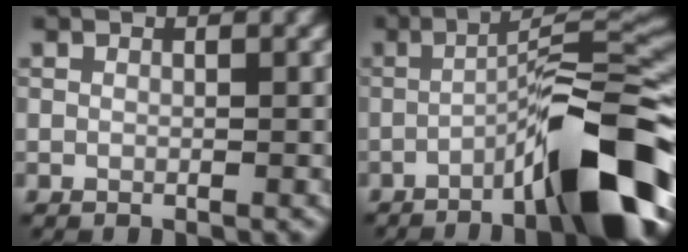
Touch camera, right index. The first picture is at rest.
{"total": 12.4, "force": [-5.6, 2.3, 10.8], "torque": [-0.147, 0.011, -0.091]}